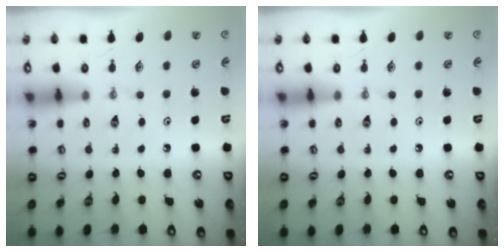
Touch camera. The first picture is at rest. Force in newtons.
{"total": 0.0}